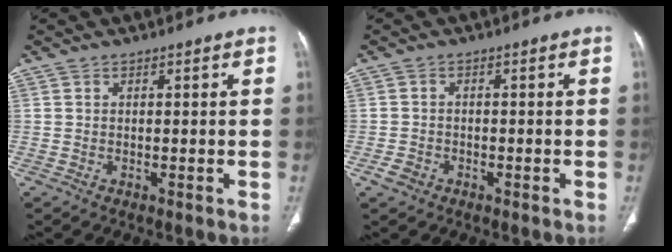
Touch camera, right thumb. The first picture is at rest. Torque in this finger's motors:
{"motor_torque": [3.34, 1.67, 0.03, -0.28, -0.01]}